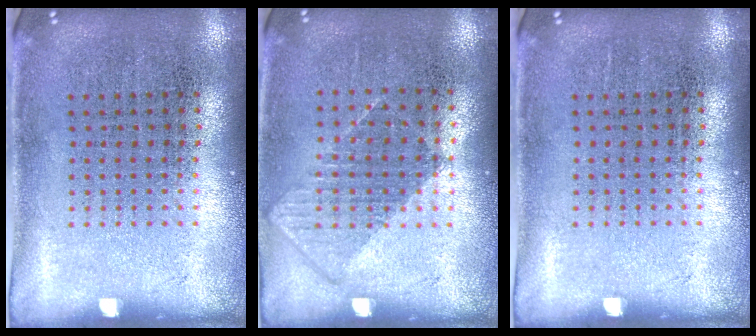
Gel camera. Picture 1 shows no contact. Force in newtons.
{"total": 0.8, "press": 0.7, "slide": 0.4}
{"total": 0.0}